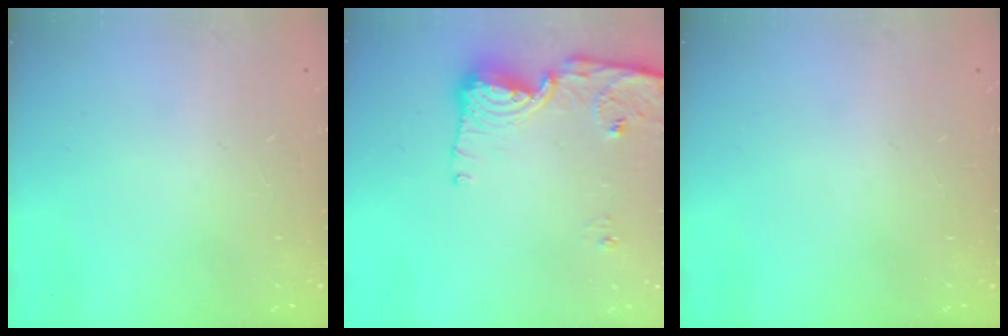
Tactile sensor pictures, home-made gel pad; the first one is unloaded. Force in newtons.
{"total": 11.7, "press": 11.6, "slide": 1.1}
{"total": 0.0}